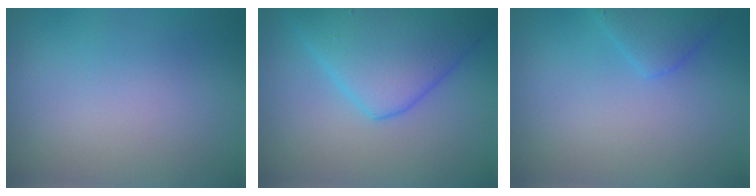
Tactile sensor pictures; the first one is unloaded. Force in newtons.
{"total": 7.1, "press": 7.1, "slide": 0.3}
{"total": 2.1, "press": 2.1, "slide": 0.1}